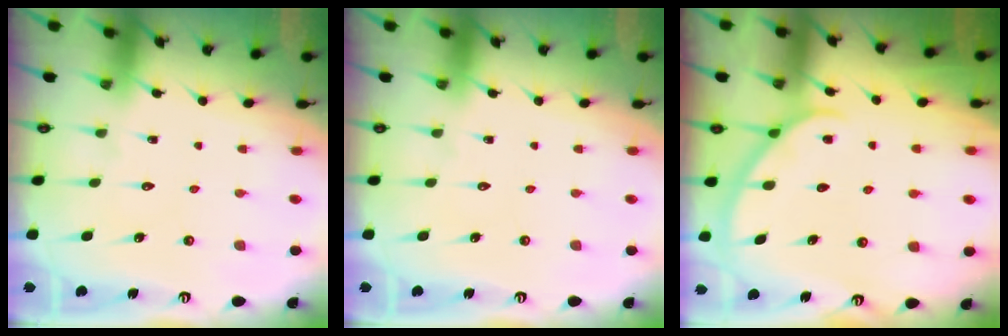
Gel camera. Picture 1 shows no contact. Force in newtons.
{"total": 0.0}
{"total": 2.1, "press": 2.1, "slide": 0.3}